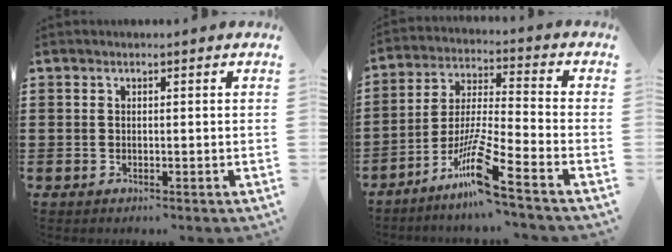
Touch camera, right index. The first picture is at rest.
{"total": 10.7, "force": [-7.5, -0.1, 7.6], "torque": [-0.170, -0.017, -0.154]}